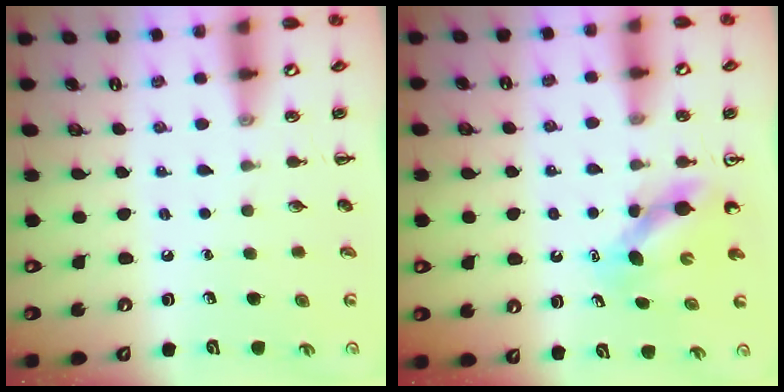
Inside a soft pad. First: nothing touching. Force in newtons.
{"total": 4.6, "press": 4.6, "slide": 0.4}